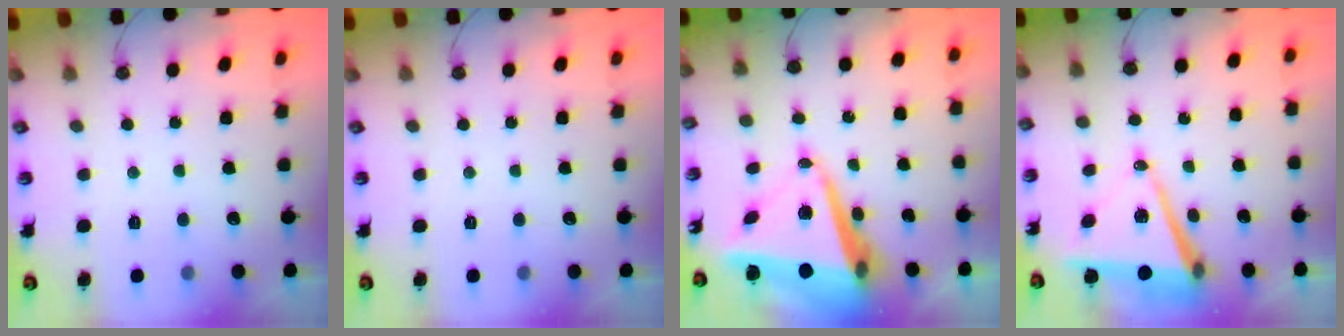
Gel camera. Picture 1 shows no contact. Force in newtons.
{"total": 0.0}
{"total": 13.4, "press": 13.3, "slide": 1.4}
{"total": 10.3, "press": 9.4, "slide": 4.2}